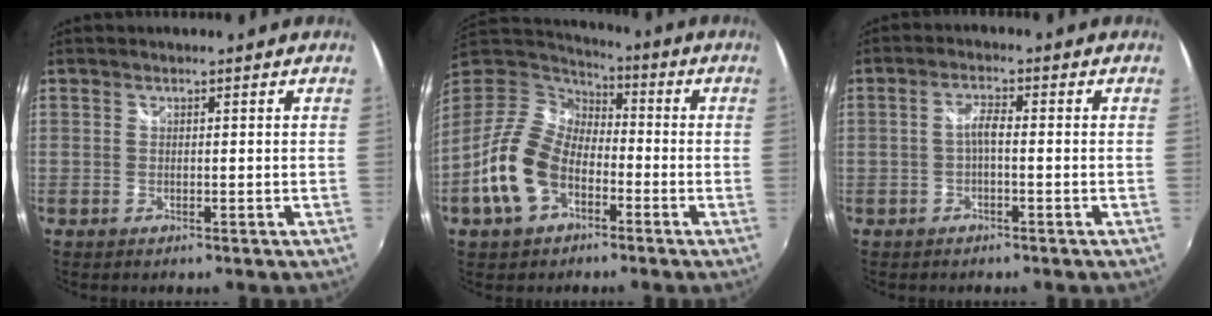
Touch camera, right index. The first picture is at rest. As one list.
[{"total": 14.7, "force": [-5.6, 9.8, 9.4], "torque": [-0.203, 0.003, -0.104]}, {"total": 2.5, "force": [-0.7, 0.6, 2.3], "torque": [-0.048, 0.007, -0.014]}]